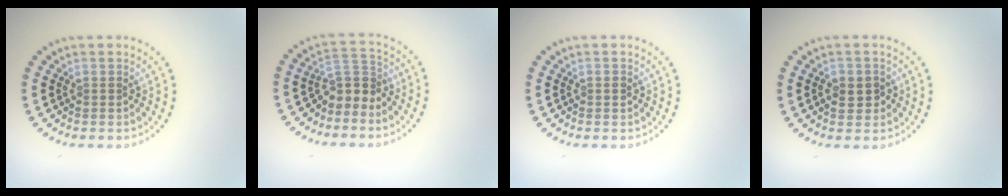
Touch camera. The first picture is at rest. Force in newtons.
{"total": 2.8, "press": 2.0, "slide": 1.9}
{"total": 0.6, "press": 0.6, "slide": 0.1}
{"total": 2.3, "press": 2.2, "slide": 0.5}